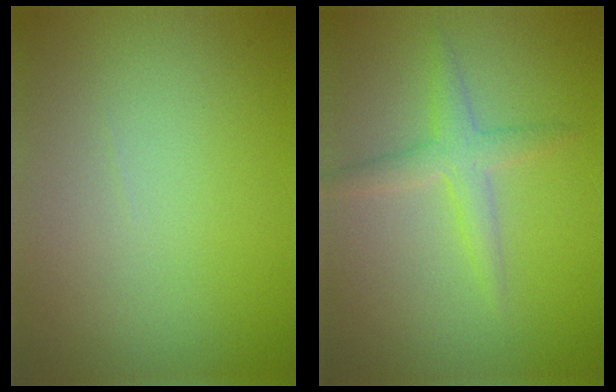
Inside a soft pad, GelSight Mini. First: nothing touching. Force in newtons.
{"total": 2.4, "press": 2.4, "slide": 0.0}